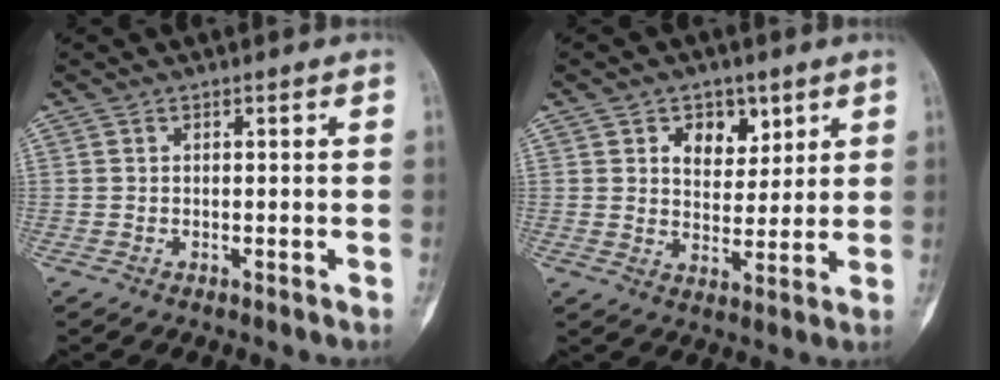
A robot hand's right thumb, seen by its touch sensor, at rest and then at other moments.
{"total": 7.1, "force": [3.4, 4.9, 3.8], "torque": [-0.026, -0.018, 0.053]}